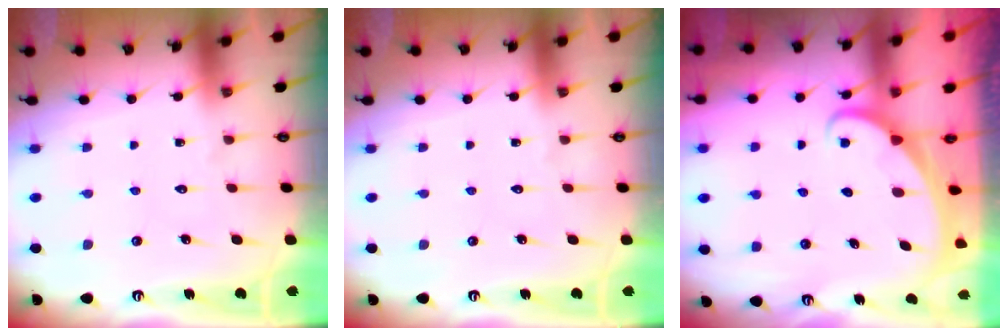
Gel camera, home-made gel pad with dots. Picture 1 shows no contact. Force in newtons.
{"total": 0.0}
{"total": 1.7, "press": 1.7, "slide": 0.1}